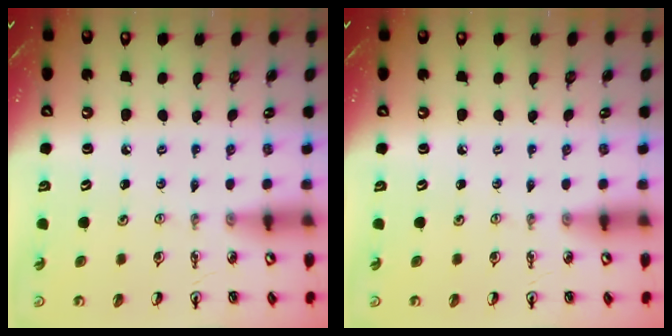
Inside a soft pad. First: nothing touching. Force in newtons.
{"total": 0.0}